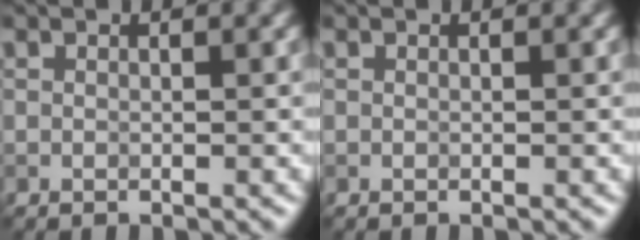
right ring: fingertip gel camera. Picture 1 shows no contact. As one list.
[{"total": 0.0}]